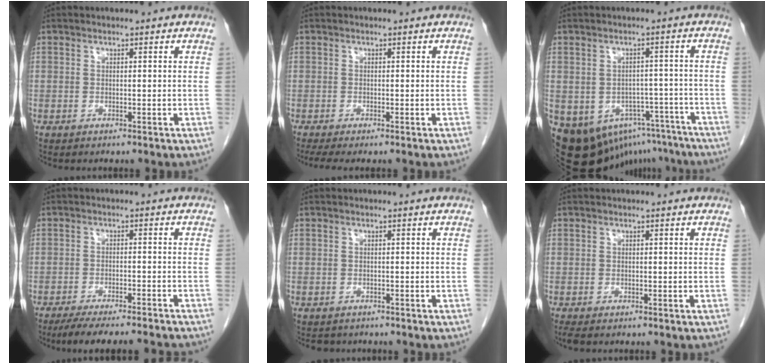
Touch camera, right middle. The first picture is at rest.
{"total": 2.5, "force": [-2.0, 0.1, 1.6], "torque": [-0.028, -0.008, -0.033]}
{"total": 18.5, "force": [-12.3, 11.6, 7.5], "torque": [-0.147, 0.020, -0.137]}
{"total": 13.8, "force": [-12.4, 0.8, 6.1], "torque": [-0.088, -0.017, -0.168]}
{"total": 2.5, "force": [-2.2, 1.2, 0.2], "torque": [-0.006, 0.000, -0.029]}
{"total": 1.2, "force": [-1.0, 0.3, 0.6], "torque": [-0.013, -0.005, -0.016]}